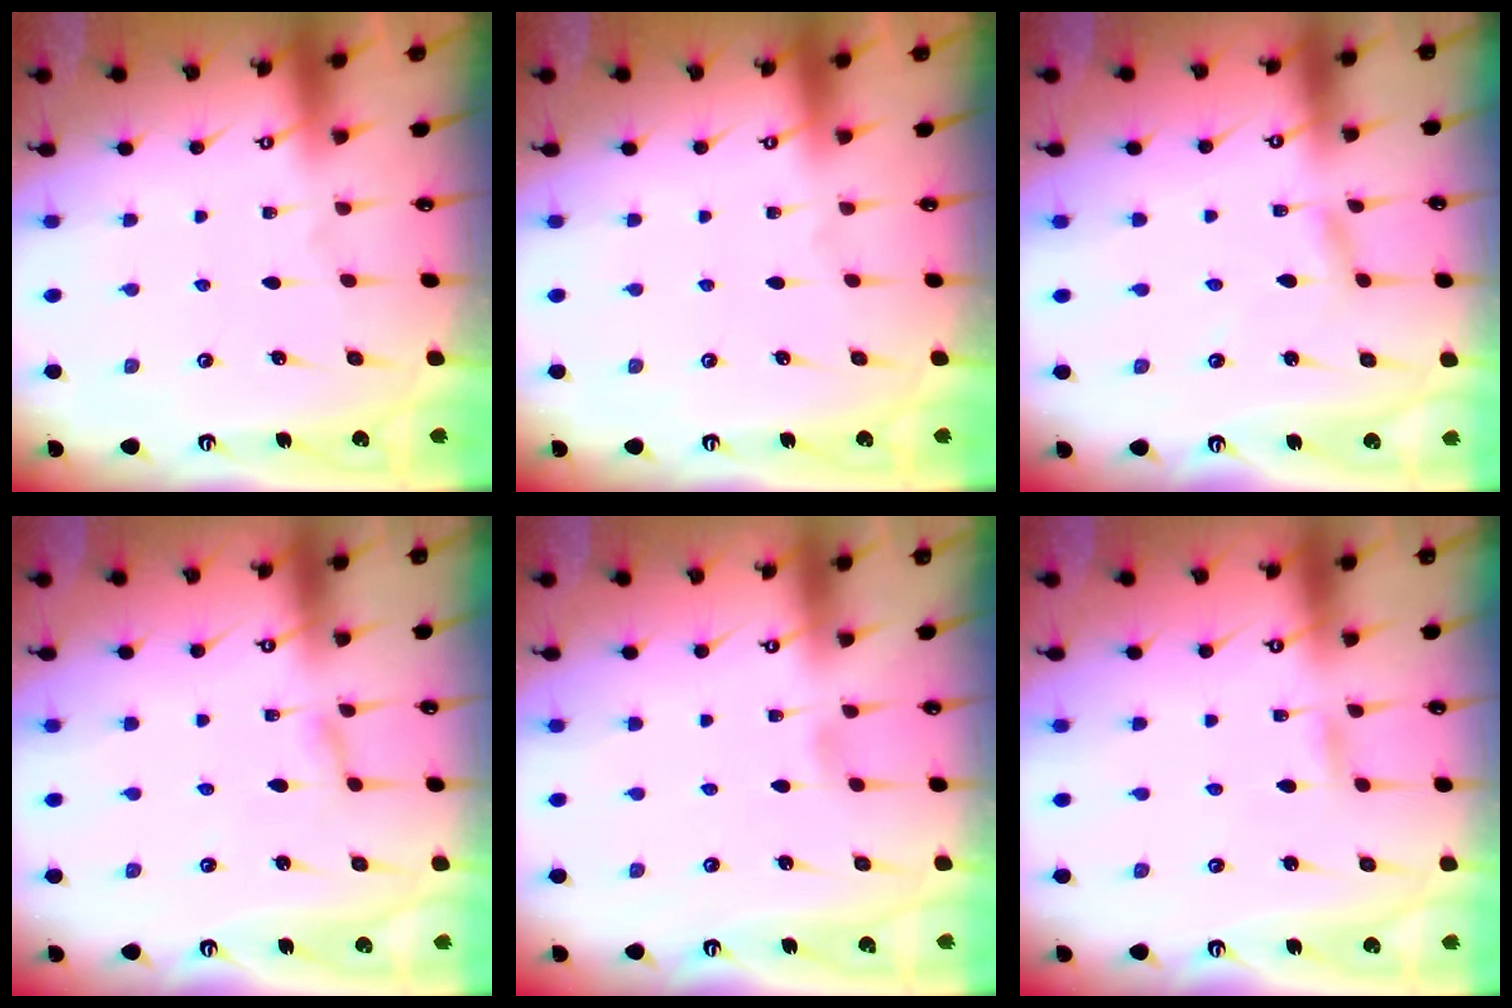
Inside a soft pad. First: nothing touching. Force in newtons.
{"total": 0.0}
{"total": 2.3, "press": 2.3, "slide": 0.1}
{"total": 2.1, "press": 2.1, "slide": 0.3}
{"total": 2.1, "press": 2.1, "slide": 0.2}
{"total": 2.8, "press": 2.7, "slide": 0.3}